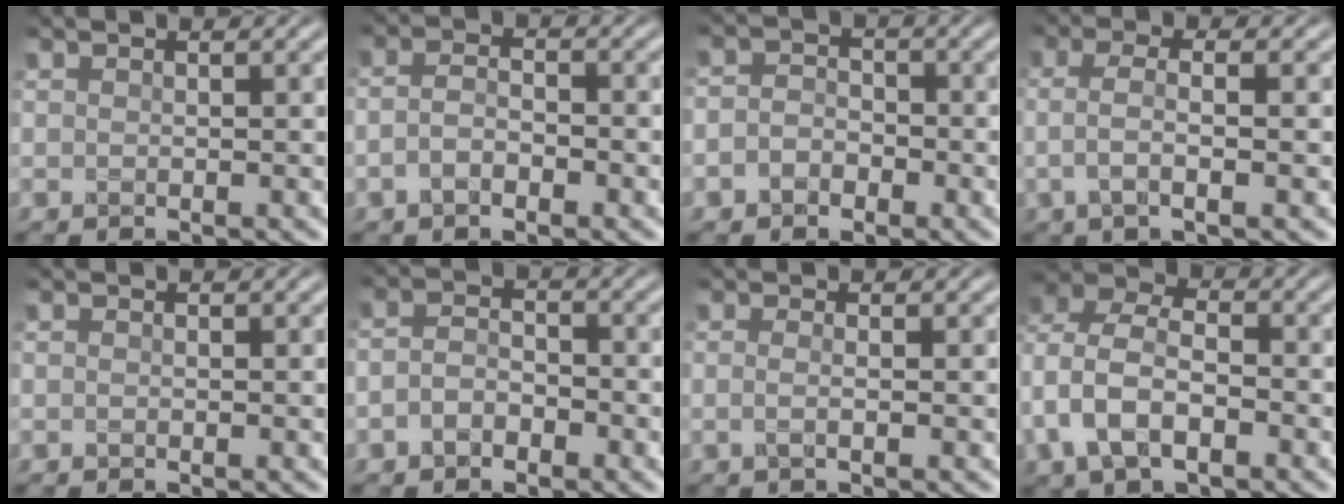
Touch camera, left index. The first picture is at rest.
{"total": 2.4, "force": [-1.1, 1.0, 1.9], "torque": [-0.042, 0.004, -0.022]}
{"total": 2.0, "force": [-1.0, 1.6, 0.7], "torque": [-0.013, 0.007, -0.025]}
{"total": 3.1, "force": [-0.2, 1.0, 2.9], "torque": [-0.056, 0.004, -0.007]}
{"total": 0.0}
{"total": 2.0, "force": [-1.1, 1.2, 1.3], "torque": [-0.030, 0.006, -0.024]}
{"total": 1.4, "force": [-0.1, 0.6, 1.2], "torque": [-0.016, 0.001, -0.013]}
{"total": 6.9, "force": [-1.3, 5.1, 4.6], "torque": [-0.106, 0.007, -0.035]}